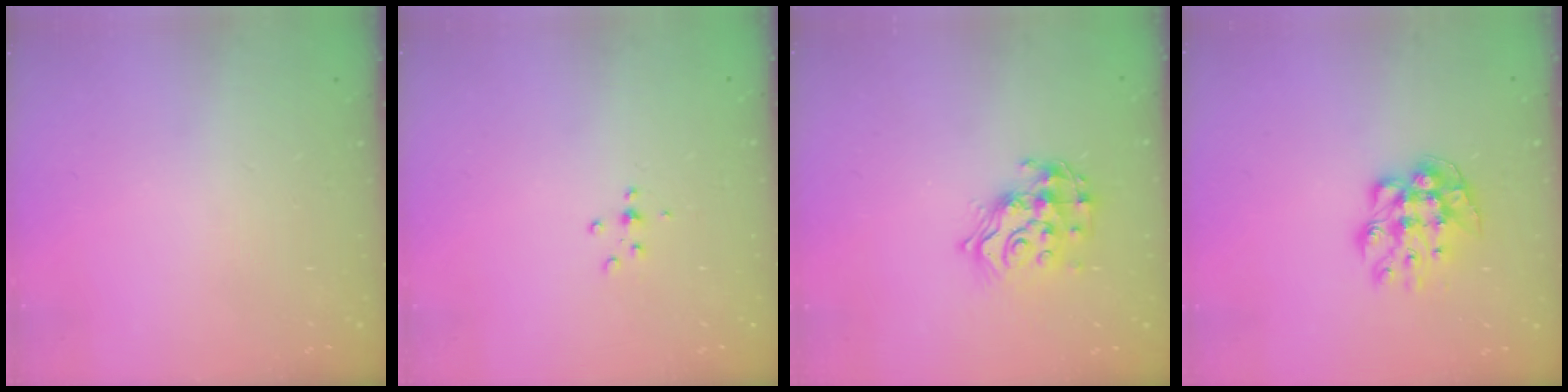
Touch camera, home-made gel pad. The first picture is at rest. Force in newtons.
{"total": 4.5, "press": 4.1, "slide": 1.7}
{"total": 13.9, "press": 13.9, "slide": 1.1}
{"total": 10.3, "press": 10.3, "slide": 0.5}